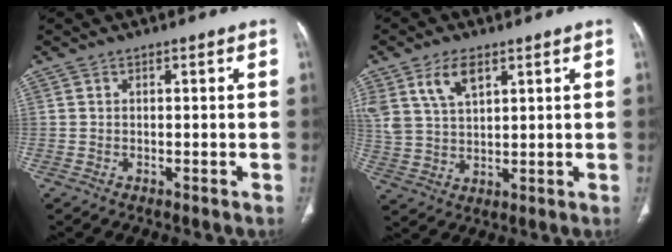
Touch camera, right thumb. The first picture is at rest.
{"total": 8.6, "force": [4.6, 4.5, 5.7], "torque": [-0.108, -0.012, 0.099]}